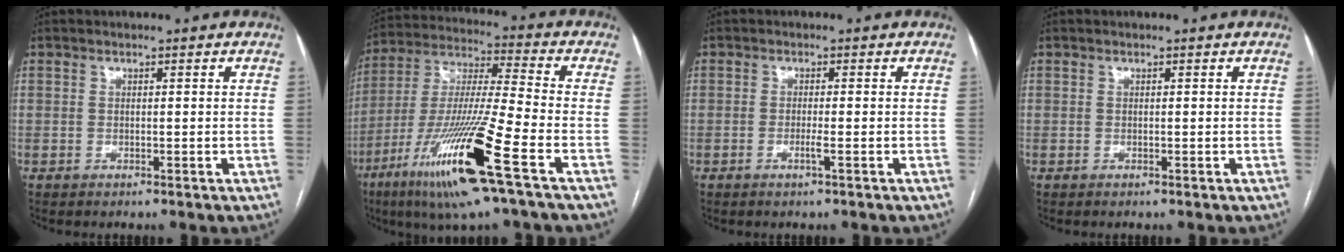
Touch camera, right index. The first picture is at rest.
{"total": 19.4, "force": [-9.1, -0.3, 17.1], "torque": [-0.355, -0.039, -0.174]}
{"total": 1.5, "force": [-0.7, -0.3, 1.4], "torque": [-0.027, -0.003, -0.013]}
{"total": 0.0}